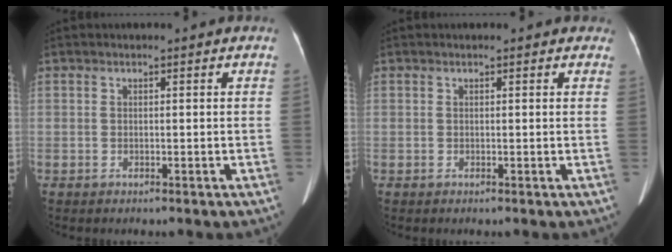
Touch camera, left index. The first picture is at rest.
{"total": 2.5, "force": [2.0, 1.1, 1.0], "torque": [-0.006, 0.013, 0.011]}